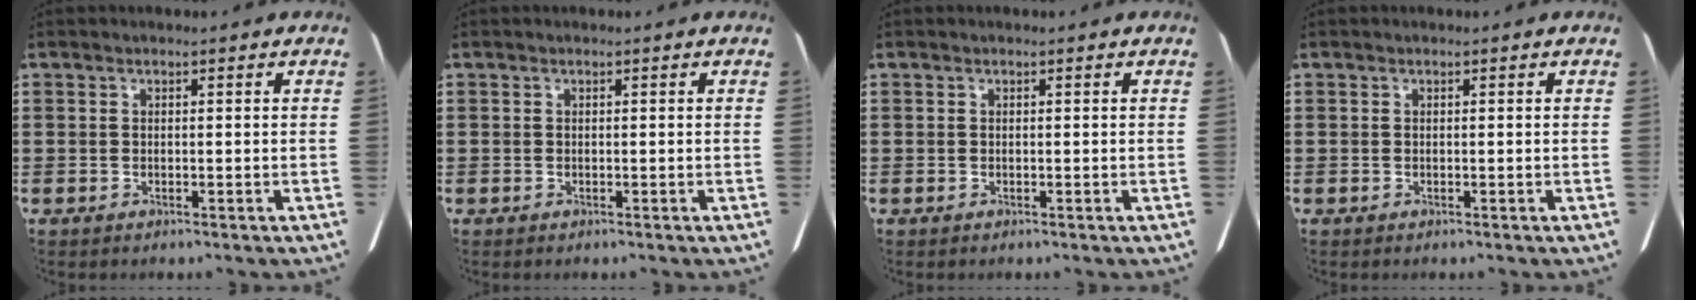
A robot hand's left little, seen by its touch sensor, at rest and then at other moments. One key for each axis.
{"total": 0.0}
{"total": 0.0}
{"total": 0.0}